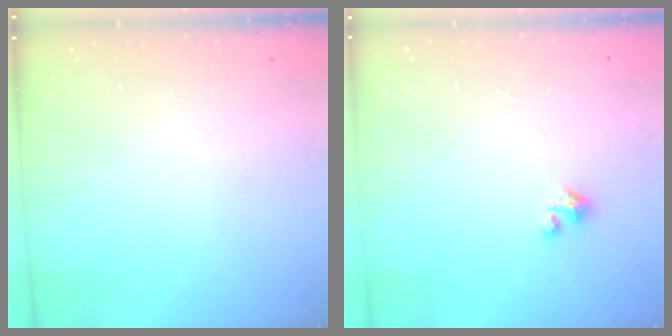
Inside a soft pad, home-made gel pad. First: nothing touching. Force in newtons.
{"total": 2.4, "press": 2.4, "slide": 0.2}